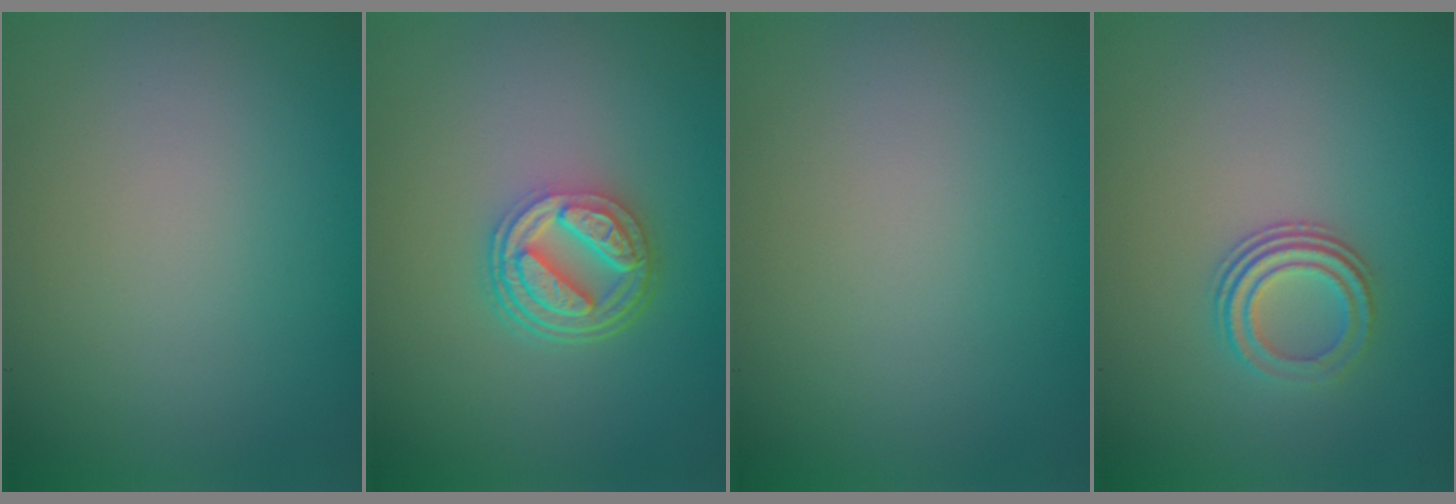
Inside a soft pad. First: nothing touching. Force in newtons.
{"total": 5.0, "press": 3.7, "slide": 3.3}
{"total": 0.0}
{"total": 2.8, "press": 2.1, "slide": 1.9}